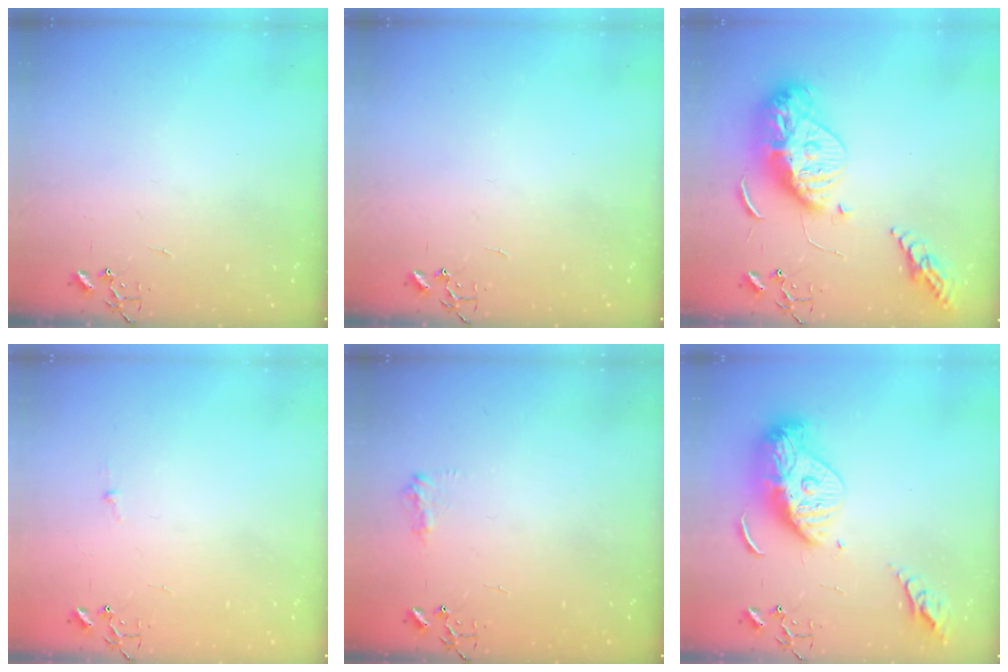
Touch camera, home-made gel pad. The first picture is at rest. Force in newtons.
{"total": 0.0}
{"total": 18.2, "press": 18.1, "slide": 1.5}
{"total": 2.7, "press": 2.7, "slide": 0.3}
{"total": 7.9, "press": 7.9, "slide": 0.6}
{"total": 16.9, "press": 16.8, "slide": 1.6}